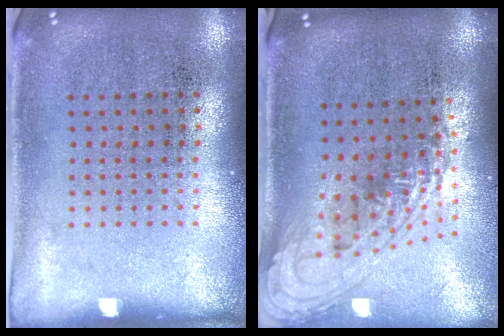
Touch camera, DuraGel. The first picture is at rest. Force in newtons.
{"total": 2.0, "press": 1.5, "slide": 1.3}